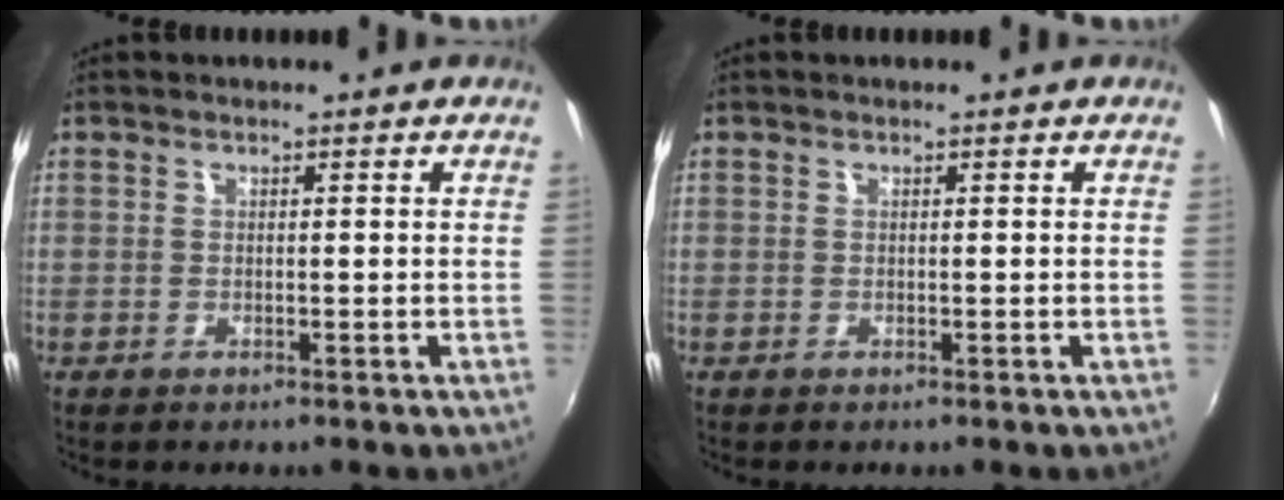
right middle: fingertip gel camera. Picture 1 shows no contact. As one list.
[{"total": 0.0}]